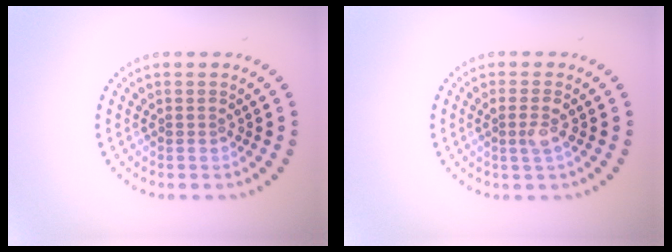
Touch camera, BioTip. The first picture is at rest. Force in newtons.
{"total": 1.6, "press": 1.3, "slide": 0.8}